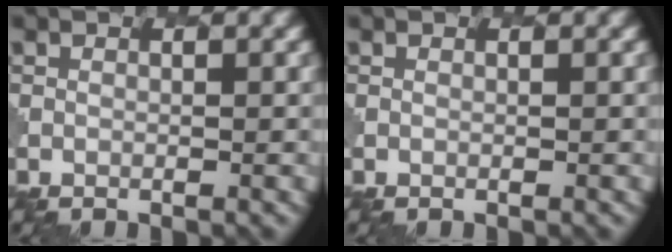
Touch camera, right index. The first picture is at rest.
{"total": 0.0}